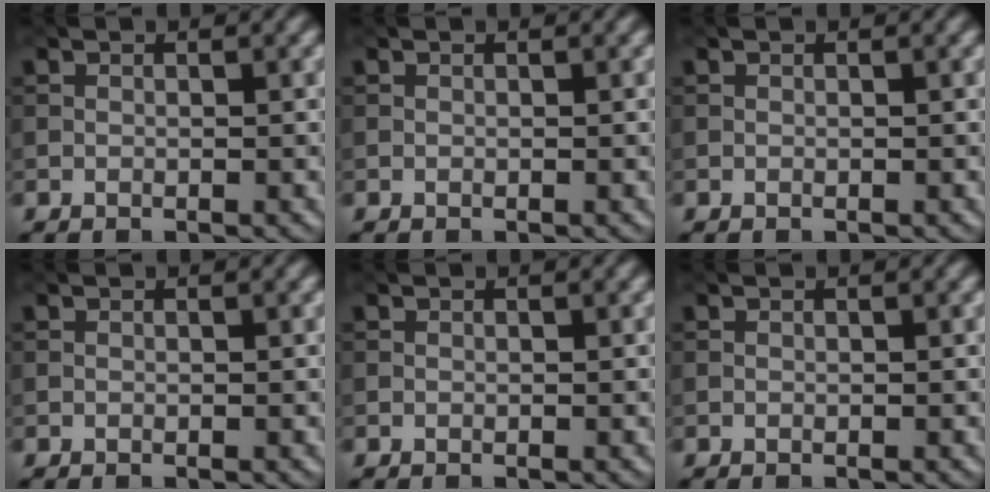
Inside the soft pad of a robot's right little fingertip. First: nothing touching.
{"total": 0.0}
{"total": 0.0}
{"total": 0.0}
{"total": 0.0}
{"total": 0.0}